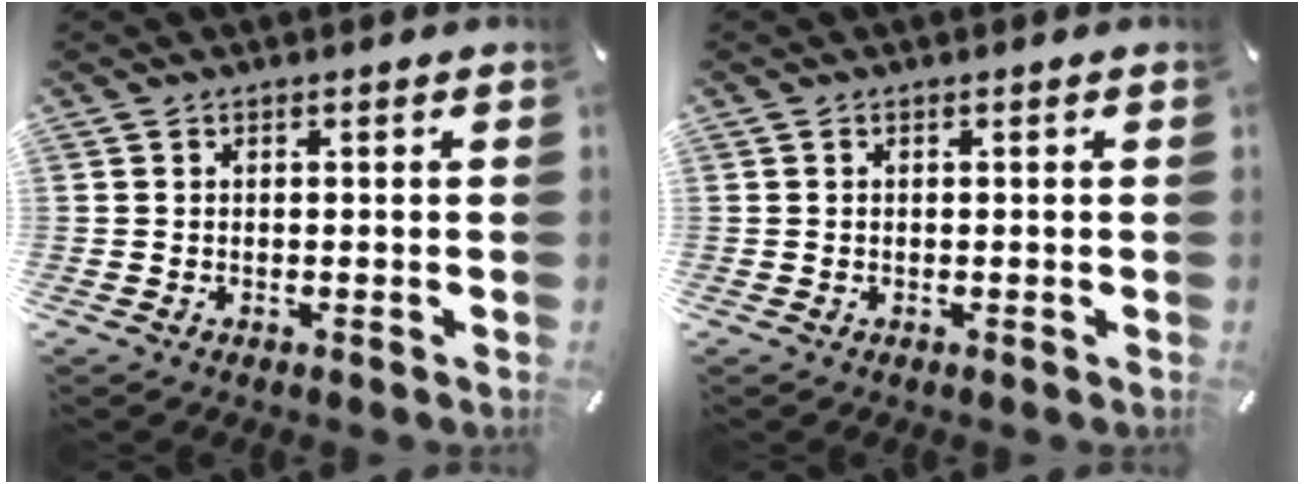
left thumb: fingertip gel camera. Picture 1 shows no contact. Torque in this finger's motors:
{"motor_torque": [-0.31, -0.20, -0.01, 0.14, 0.00]}